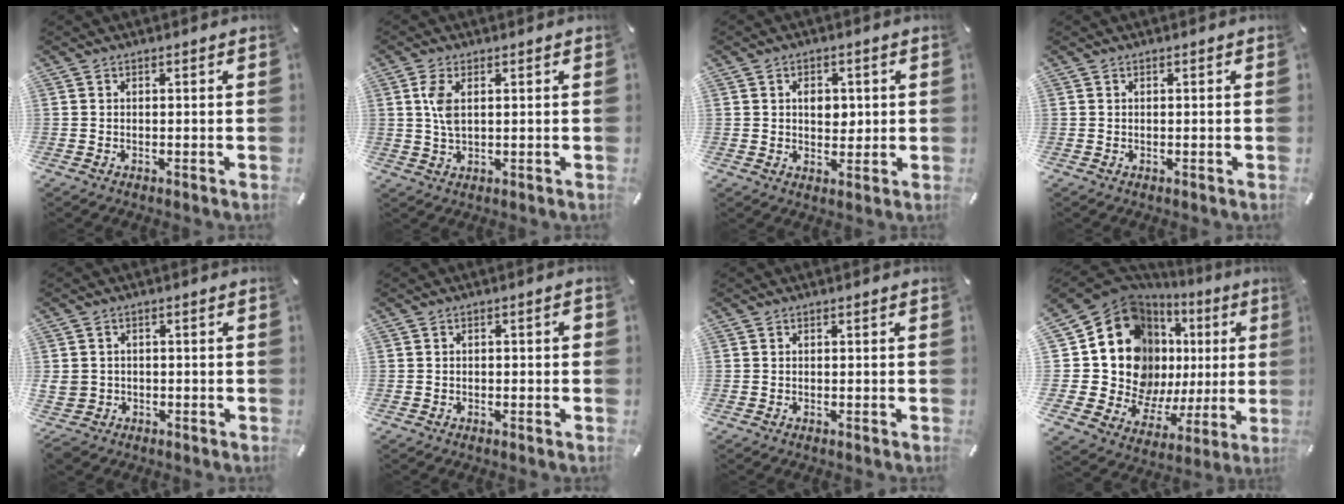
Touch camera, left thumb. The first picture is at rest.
{"total": 4.7, "force": [1.3, 2.2, 3.9], "torque": [-0.100, 0.001, 0.017]}
{"total": 4.6, "force": [0.9, 3.5, 2.8], "torque": [-0.029, -0.003, 0.007]}
{"total": 0.0}
{"total": 4.0, "force": [-0.8, 3.8, 0.9], "torque": [-0.033, 0.003, -0.016]}
{"total": 2.0, "force": [-0.3, 1.0, 1.7], "torque": [-0.030, 0.007, -0.006]}
{"total": 0.0}
{"total": 22.6, "force": [6.3, 16.4, 14.2], "torque": [-0.266, -0.067, 0.130]}